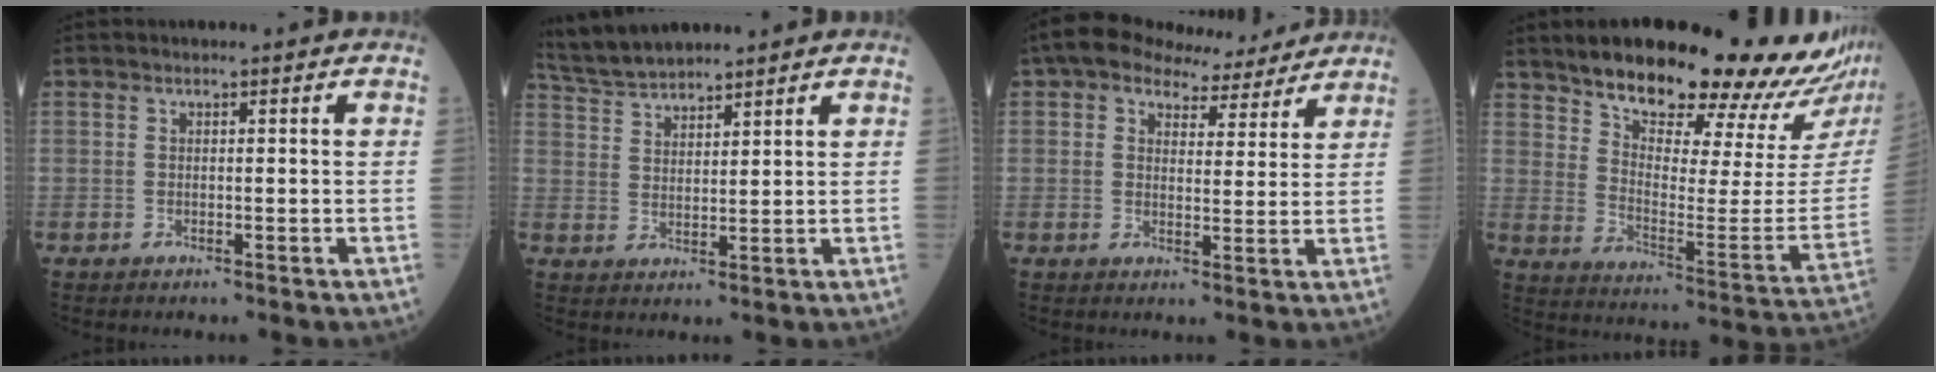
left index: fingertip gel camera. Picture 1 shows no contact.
{"total": 7.5, "force": [7.1, 0.8, 2.3], "torque": [-0.061, 0.023, 0.143]}
{"total": 9.2, "force": [7.8, 3.7, 3.2], "torque": [-0.046, 0.022, 0.101]}
{"total": 26.8, "force": [23.1, 2.9, 13.3], "torque": [-0.196, -0.081, 0.301]}